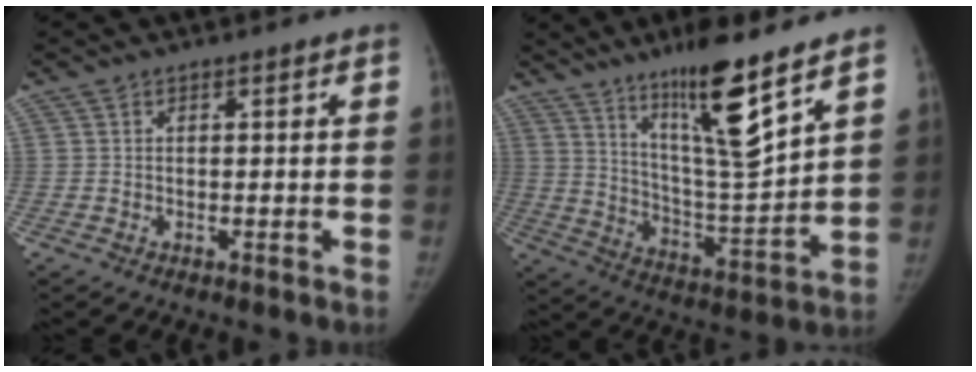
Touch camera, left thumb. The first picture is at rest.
{"total": 16.6, "force": [10.8, 2.1, 12.5], "torque": [-0.197, -0.077, 0.194]}